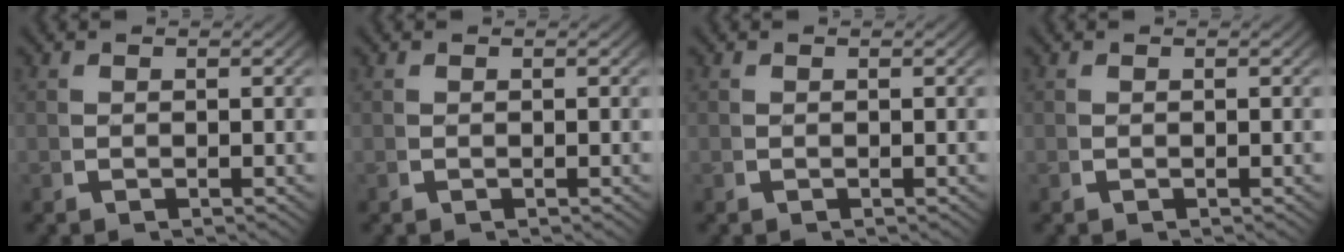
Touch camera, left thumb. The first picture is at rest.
{"total": 0.0}
{"total": 0.0}
{"total": 0.0}